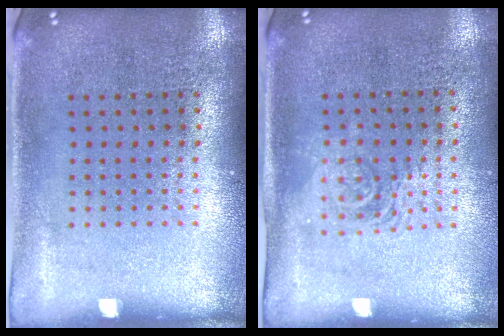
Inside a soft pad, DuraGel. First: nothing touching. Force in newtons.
{"total": 1.4, "press": 1.2, "slide": 0.7}